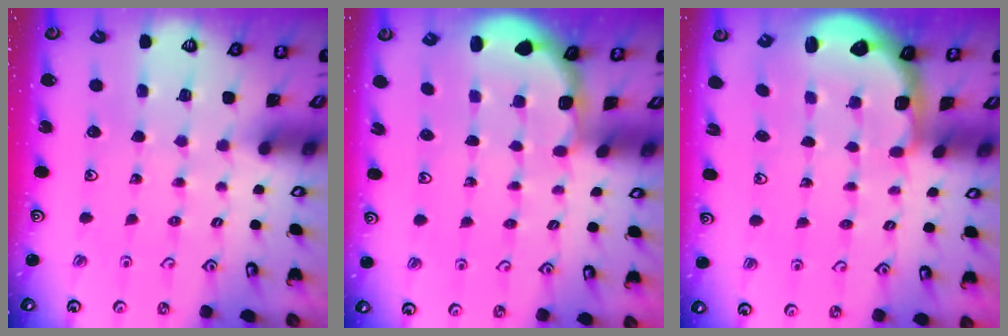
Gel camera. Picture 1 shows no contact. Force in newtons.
{"total": 1.9, "press": 1.8, "slide": 0.7}
{"total": 2.7, "press": 2.1, "slide": 1.7}